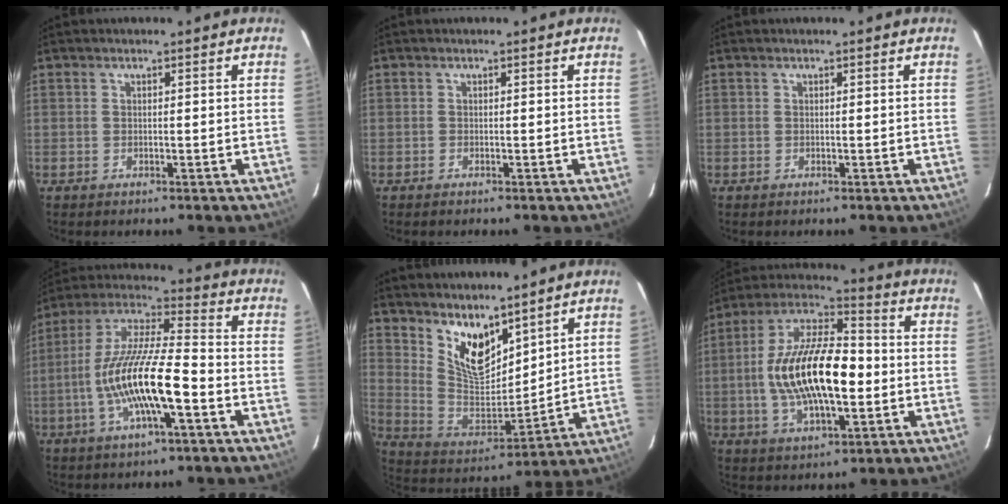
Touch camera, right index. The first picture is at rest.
{"total": 0.0}
{"total": 0.0}
{"total": 16.6, "force": [-5.1, 3.3, 15.5], "torque": [-0.303, -0.004, -0.102]}
{"total": 12.4, "force": [8.7, 5.5, 6.8], "torque": [-0.129, -0.009, 0.177]}
{"total": 20.0, "force": [-1.8, 8.2, 18.1], "torque": [-0.347, 0.006, -0.036]}